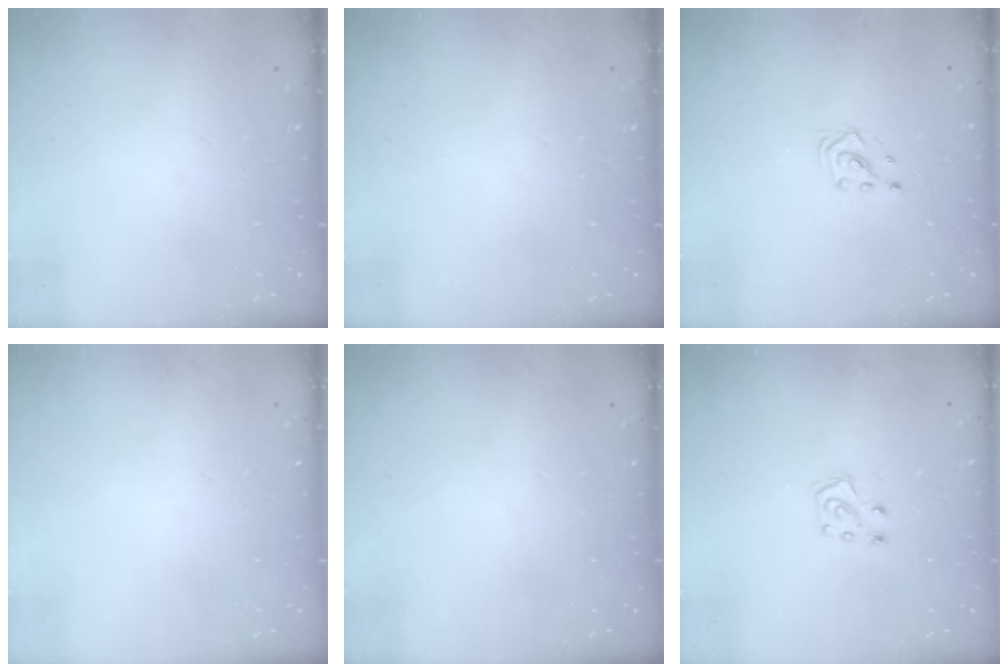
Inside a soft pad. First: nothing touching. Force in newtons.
{"total": 0.0}
{"total": 2.6, "press": 2.6, "slide": 0.3}
{"total": 0.0}
{"total": 0.0}
{"total": 5.0, "press": 4.9, "slide": 0.4}